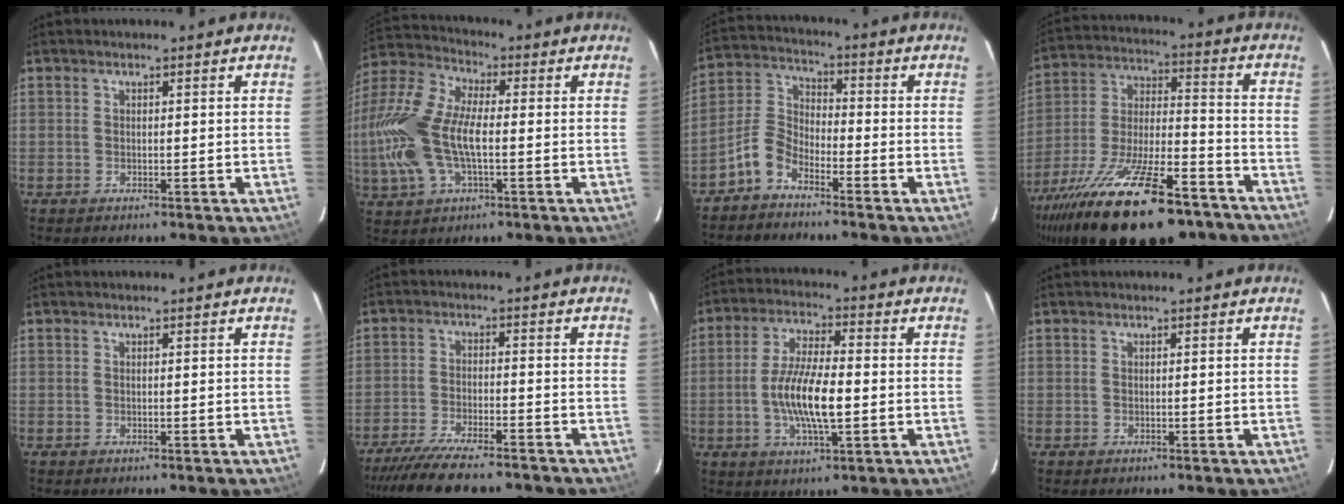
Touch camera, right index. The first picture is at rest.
{"total": 18.2, "force": [-1.7, 9.1, 15.7], "torque": [-0.342, 0.006, -0.036]}
{"total": 6.2, "force": [-4.4, 3.0, 3.1], "torque": [-0.077, 0.021, -0.097]}
{"total": 29.9, "force": [-20.4, 9.9, 19.4], "torque": [-0.367, -0.045, -0.313]}
{"total": 0.0}
{"total": 13.4, "force": [-11.6, 2.5, 6.2], "torque": [-0.137, -0.025, -0.188]}
{"total": 10.8, "force": [-1.9, 3.0, 10.2], "torque": [-0.201, 0.000, -0.036]}
{"total": 0.0}